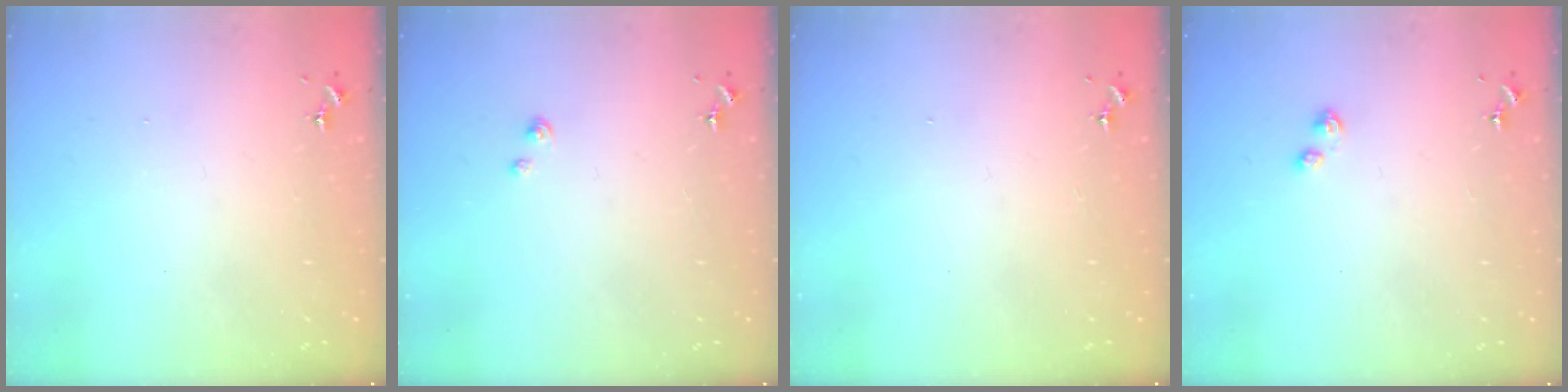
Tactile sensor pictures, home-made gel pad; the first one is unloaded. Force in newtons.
{"total": 2.3, "press": 2.3, "slide": 0.3}
{"total": 0.0}
{"total": 3.4, "press": 3.4, "slide": 0.4}